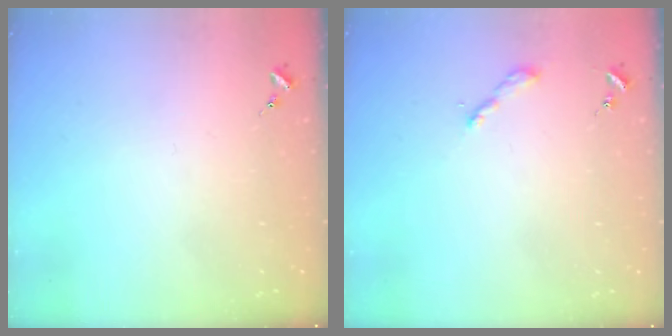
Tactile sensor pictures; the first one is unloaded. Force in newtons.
{"total": 2.2, "press": 2.2, "slide": 0.2}